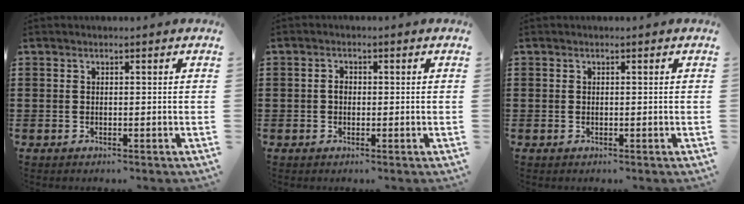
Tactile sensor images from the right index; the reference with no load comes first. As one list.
[{"total": 1.4, "force": [-0.2, 0.9, 1.1], "torque": [-0.021, 0.004, -0.005]}, {"total": 0.0}]